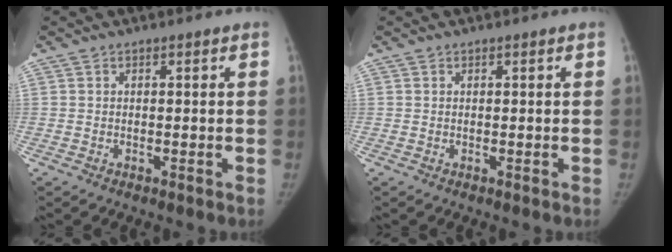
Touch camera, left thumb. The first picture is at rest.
{"total": 0.0}